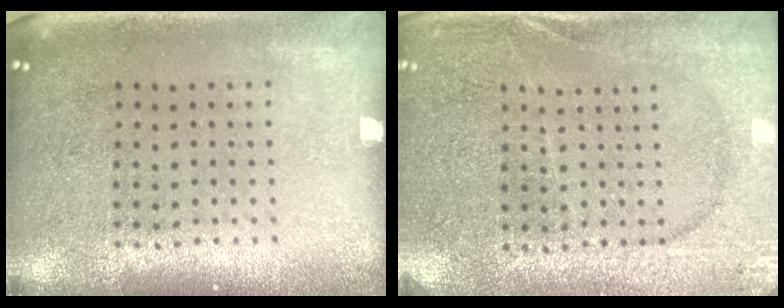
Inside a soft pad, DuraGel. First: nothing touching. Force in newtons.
{"total": 2.7, "press": 2.7, "slide": 0.2}